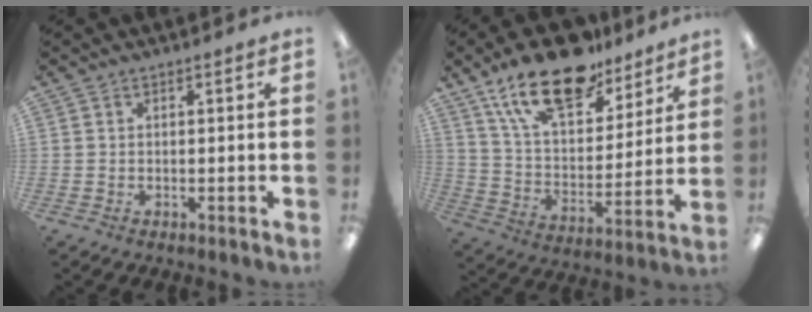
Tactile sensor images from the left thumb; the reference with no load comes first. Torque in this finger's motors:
{"motor_torque": [0.53, 0.50, 1.48, -1.29, 0.37]}